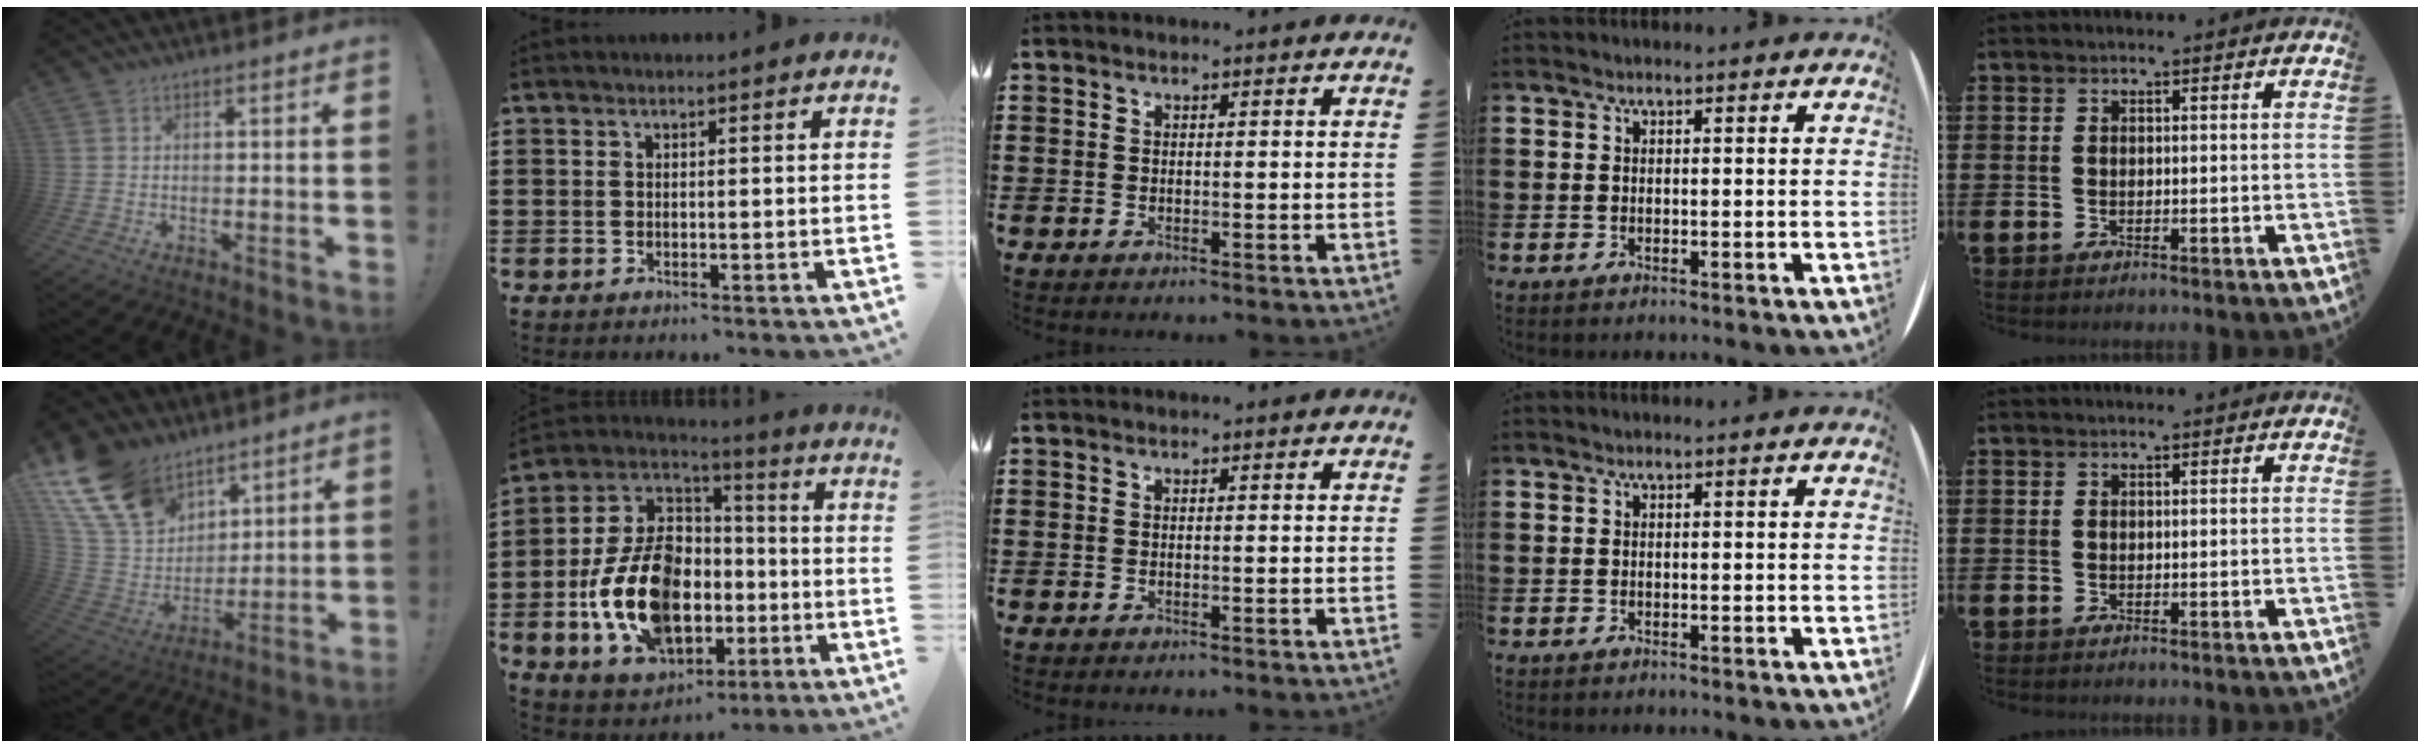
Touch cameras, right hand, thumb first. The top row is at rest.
{"thumb": {"total": 18.7, "force": [11.8, 12.6, 7.2], "torque": [-0.152, -0.068, 0.243]}, "index": {"total": 16.8, "force": [-3.6, 11.2, 12.0], "torque": [-0.290, 0.009, -0.068]}}